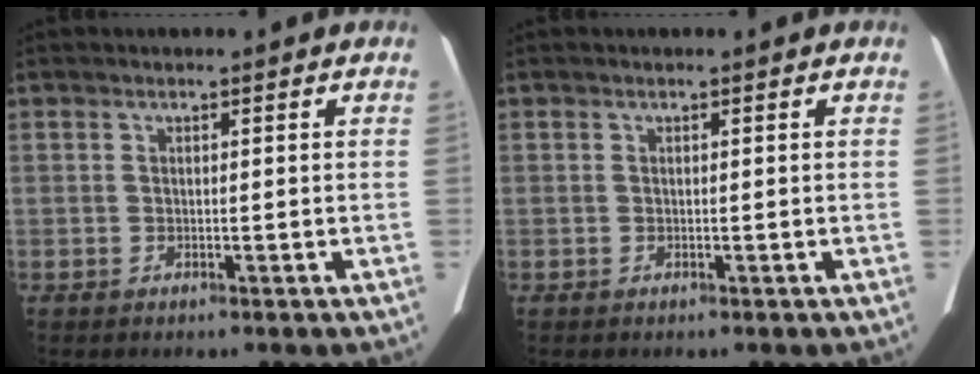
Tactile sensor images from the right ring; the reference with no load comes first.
{"total": 0.0}